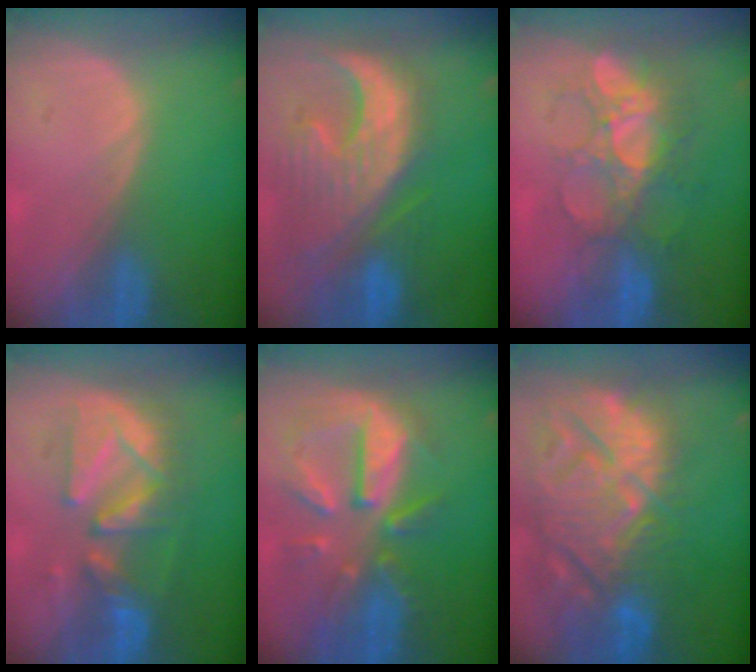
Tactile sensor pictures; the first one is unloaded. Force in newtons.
{"total": 12.8, "press": 11.1, "slide": 6.2}
{"total": 9.2, "press": 8.5, "slide": 3.5}
{"total": 9.2, "press": 9.2, "slide": 0.3}
{"total": 10.7, "press": 9.5, "slide": 5.0}
{"total": 15.3, "press": 13.2, "slide": 7.8}